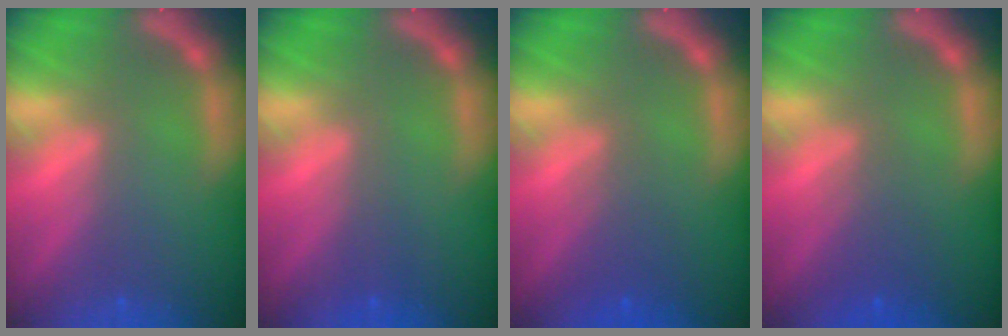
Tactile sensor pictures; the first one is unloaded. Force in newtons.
{"total": 1.0}
{"total": 2.5}
{"total": 2.5}